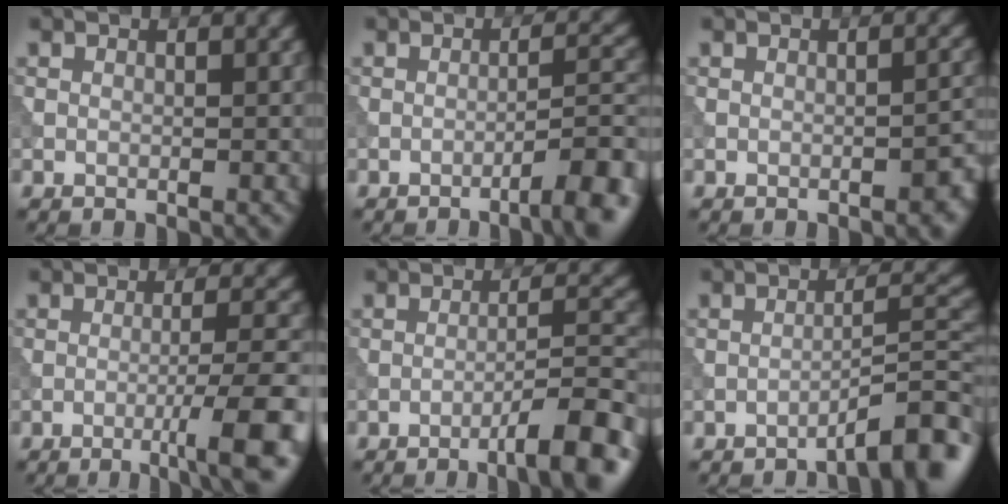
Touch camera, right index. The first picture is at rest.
{"total": 6.0, "force": [-3.4, 1.2, 4.8], "torque": [-0.057, 0.017, -0.054]}
{"total": 2.2, "force": [-1.1, 0.6, 1.8], "torque": [-0.024, 0.006, -0.014]}
{"total": 6.5, "force": [-2.6, 0.8, 6.0], "torque": [-0.083, 0.008, -0.046]}
{"total": 6.7, "force": [-3.9, 1.0, 5.4], "torque": [-0.067, 0.016, -0.062]}
{"total": 5.2, "force": [-3.7, 0.6, 3.6], "torque": [-0.039, 0.023, -0.061]}